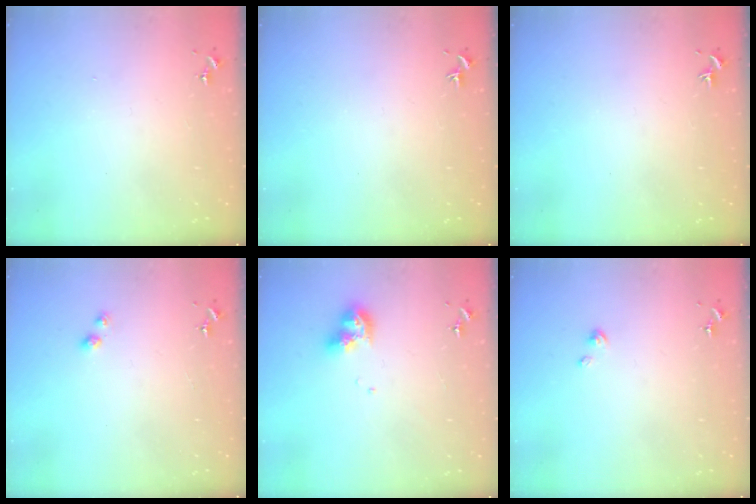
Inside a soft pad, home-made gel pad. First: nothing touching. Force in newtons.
{"total": 0.0}
{"total": 0.0}
{"total": 2.9, "press": 2.9, "slide": 0.5}
{"total": 9.6, "press": 9.5, "slide": 1.2}
{"total": 2.9, "press": 2.9, "slide": 0.2}